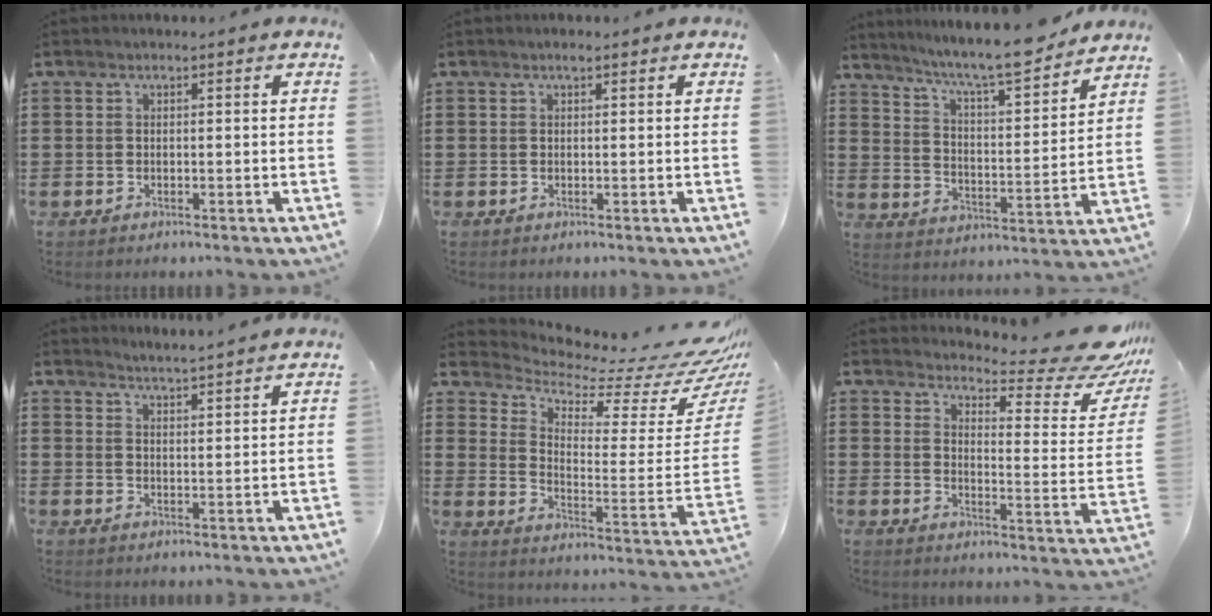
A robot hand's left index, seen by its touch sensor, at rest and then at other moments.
{"total": 0.7, "force": [0.5, 0.2, 0.5], "torque": [-0.011, 0.001, 0.008]}
{"total": 8.0, "force": [7.2, 0.2, 3.5], "torque": [-0.087, -0.050, 0.117]}
{"total": 3.5, "force": [3.4, -0.9, -0.1], "torque": [-0.009, -0.021, 0.059]}
{"total": 5.4, "force": [4.4, 1.6, 2.8], "torque": [-0.062, -0.058, 0.069]}
{"total": 8.5, "force": [7.7, 1.1, 3.4], "torque": [-0.053, -0.068, 0.128]}